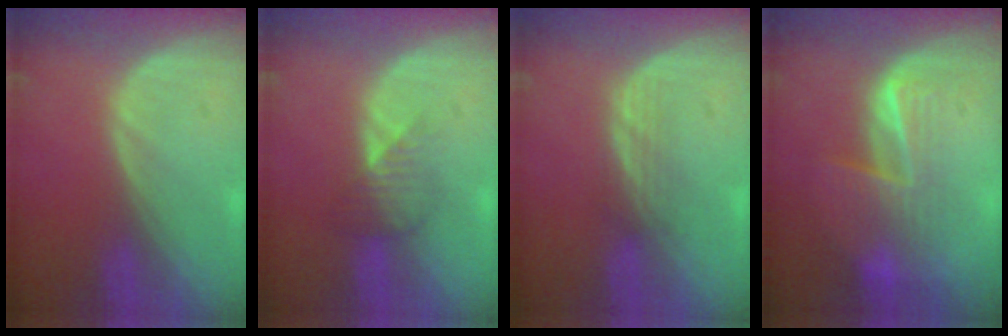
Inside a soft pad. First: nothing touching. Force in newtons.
{"total": 3.4, "press": 3.1, "slide": 1.5}
{"total": 2.3, "press": 2.2, "slide": 0.6}
{"total": 6.7, "press": 6.3, "slide": 2.3}